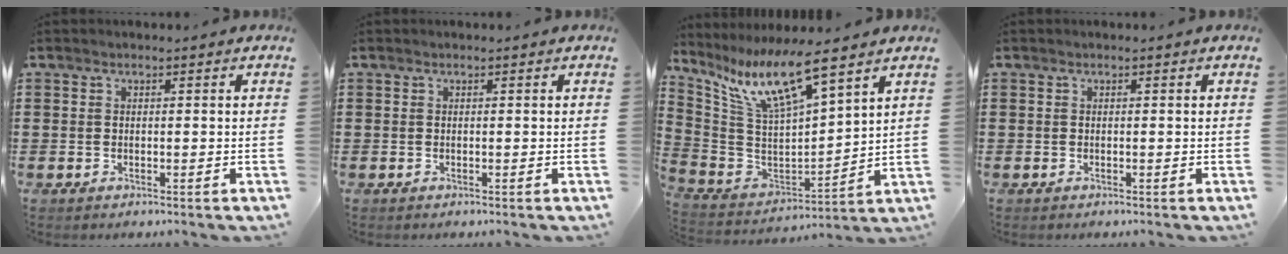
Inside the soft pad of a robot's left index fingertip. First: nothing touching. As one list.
[{"total": 0.0}, {"total": 11.8, "force": [7.9, 2.1, 8.5], "torque": [-0.188, -0.039, 0.136]}, {"total": 0.0}]